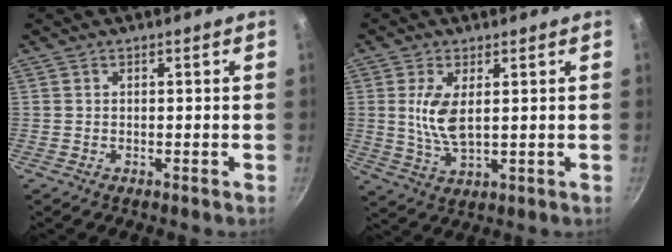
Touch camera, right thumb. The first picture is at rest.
{"total": 7.1, "force": [1.4, 3.0, 6.3], "torque": [-0.123, -0.012, 0.033]}